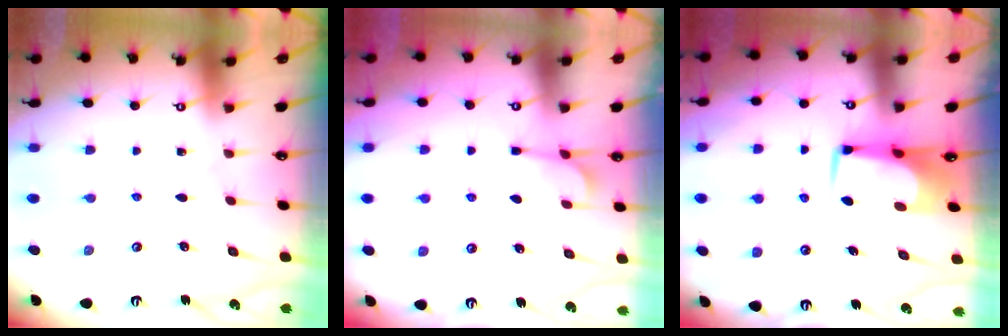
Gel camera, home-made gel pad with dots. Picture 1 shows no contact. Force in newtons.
{"total": 1.8, "press": 1.4, "slide": 1.1}
{"total": 6.5, "press": 6.4, "slide": 0.9}